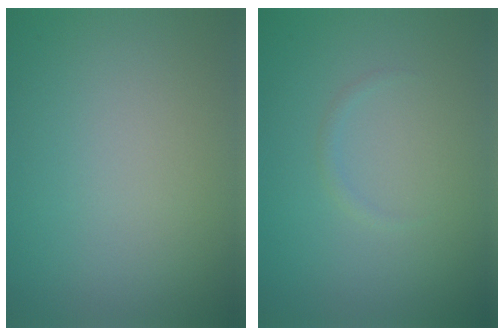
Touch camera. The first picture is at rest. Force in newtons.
{"total": 0.5, "press": 0.5, "slide": 0.0}